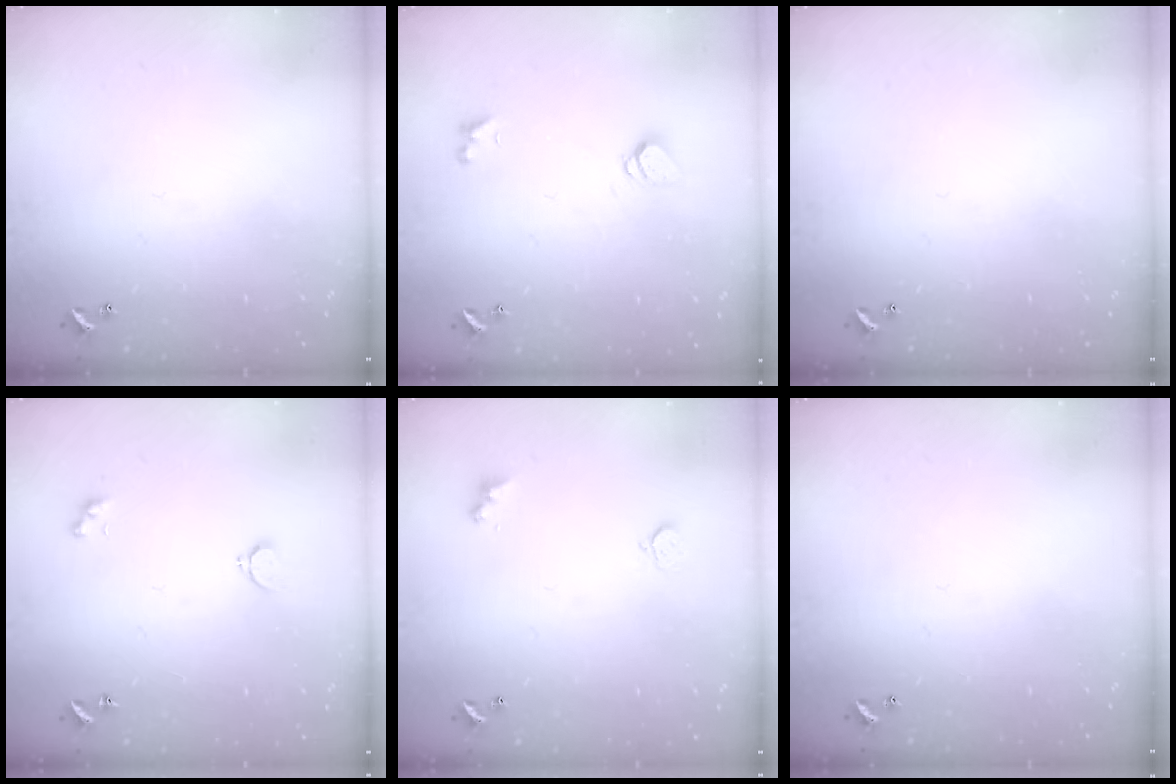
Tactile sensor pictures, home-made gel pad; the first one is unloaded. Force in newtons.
{"total": 1.5, "press": 1.4, "slide": 0.5}
{"total": 0.0}
{"total": 0.8, "press": 0.7, "slide": 0.4}
{"total": 3.0, "press": 3.0, "slide": 0.5}
{"total": 0.0}